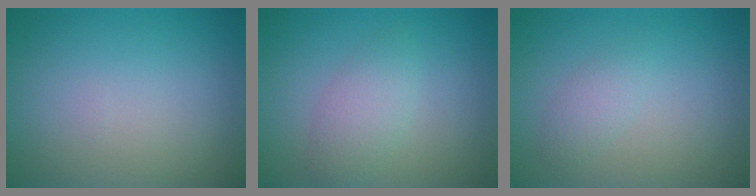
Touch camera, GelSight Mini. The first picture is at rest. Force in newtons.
{"total": 2.7, "press": 2.7, "slide": 0.1}
{"total": 1.4, "press": 1.4, "slide": 0.1}